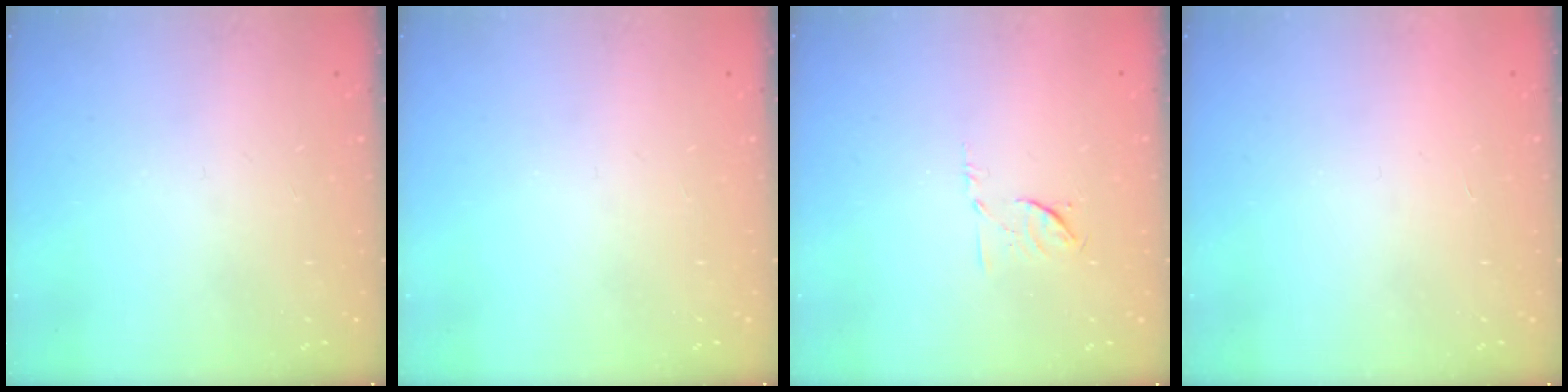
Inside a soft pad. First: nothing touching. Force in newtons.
{"total": 0.0}
{"total": 5.5, "press": 5.4, "slide": 1.2}
{"total": 1.7, "press": 1.7, "slide": 0.1}